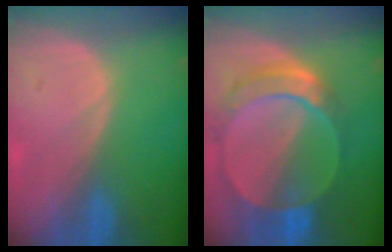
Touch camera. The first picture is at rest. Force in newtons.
{"total": 9.7, "press": 8.3, "slide": 5.0}